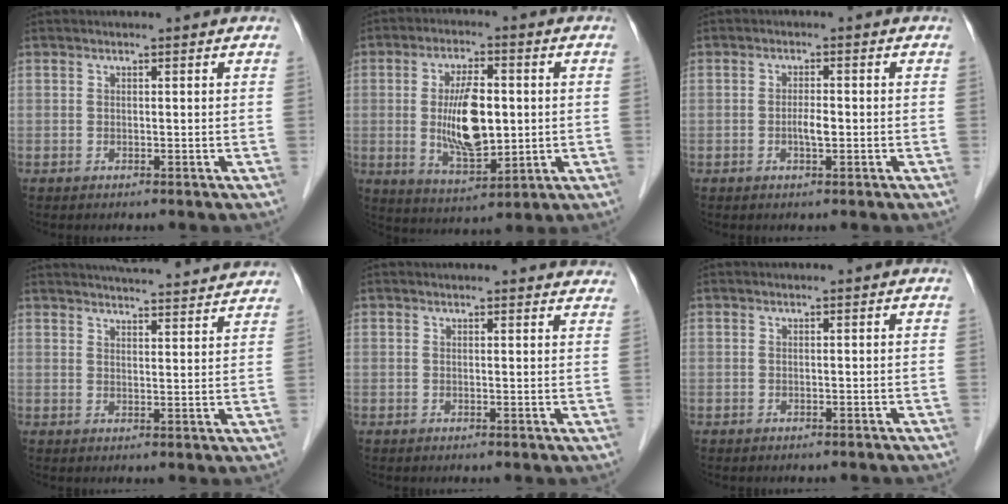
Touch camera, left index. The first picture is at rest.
{"total": 10.5, "force": [-0.1, 3.9, 9.8], "torque": [-0.191, -0.005, 0.006]}
{"total": 2.1, "force": [-0.7, 0.6, 1.9], "torque": [-0.034, -0.001, -0.013]}
{"total": 17.3, "force": [16.4, 2.1, 5.1], "torque": [-0.069, 0.013, 0.207]}
{"total": 7.9, "force": [7.4, 1.8, 1.9], "torque": [-0.002, 0.008, 0.065]}
{"total": 0.7, "force": [-0.7, 0.2, 0.3], "torque": [-0.005, -0.003, -0.008]}